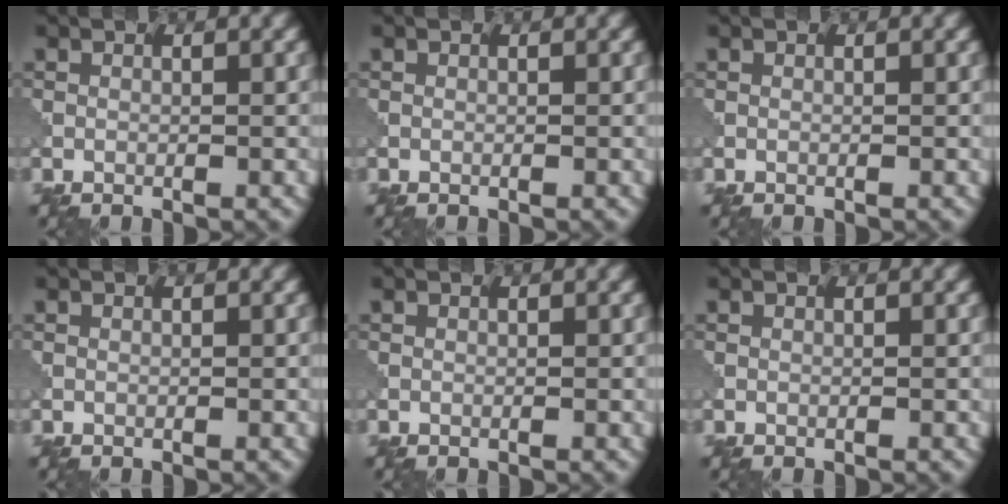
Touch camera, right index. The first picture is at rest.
{"total": 0.0}
{"total": 0.0}
{"total": 0.0}
{"total": 0.0}
{"total": 0.0}